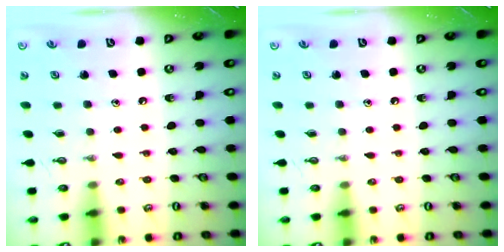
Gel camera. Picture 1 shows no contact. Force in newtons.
{"total": 0.0}